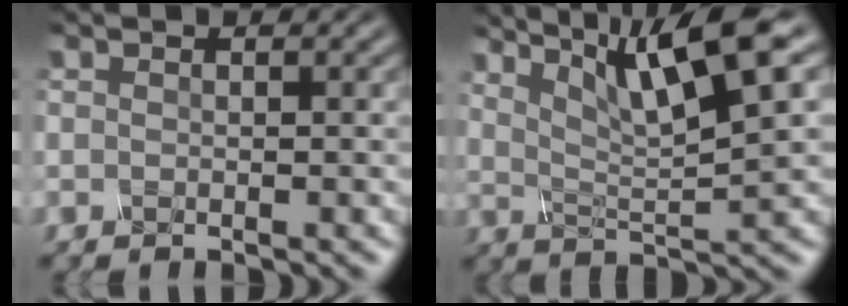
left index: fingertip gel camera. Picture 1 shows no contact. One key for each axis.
{"total": 7.8, "fx": 4.6, "fy": 0.8, "fz": 6.3, "tx": -0.102, "ty": 0.018, "tz": 0.101}